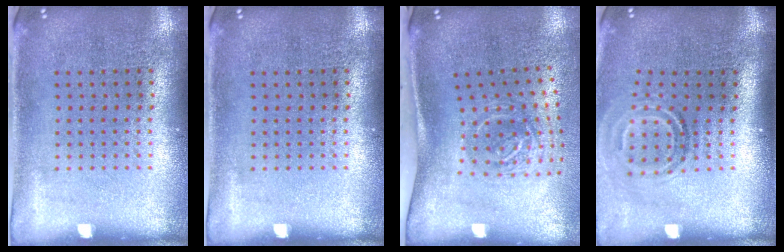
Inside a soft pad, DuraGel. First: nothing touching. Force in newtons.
{"total": 0.0}
{"total": 2.0, "press": 1.3, "slide": 1.5}
{"total": 1.9, "press": 1.2, "slide": 1.5}